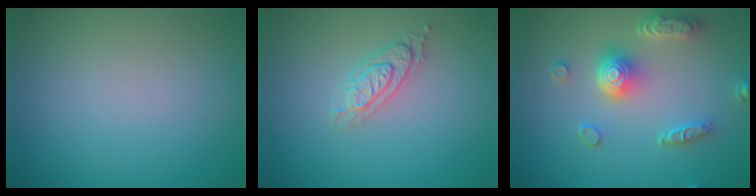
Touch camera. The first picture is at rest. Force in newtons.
{"total": 2.1, "press": 2.1, "slide": 0.4}
{"total": 5.3, "press": 4.0, "slide": 3.4}